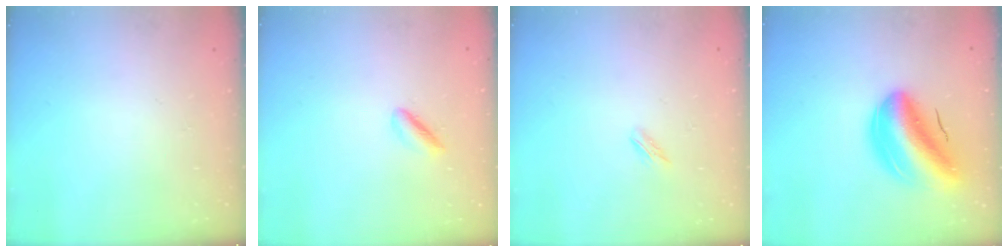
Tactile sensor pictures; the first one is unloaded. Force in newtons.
{"total": 2.2, "press": 2.0, "slide": 1.0}
{"total": 1.7, "press": 1.5, "slide": 0.6}
{"total": 15.2, "press": 14.6, "slide": 4.3}